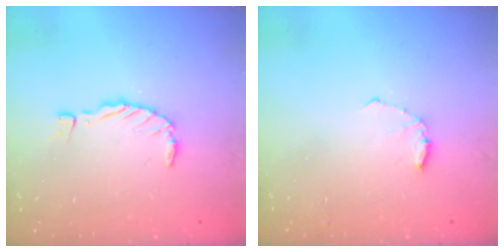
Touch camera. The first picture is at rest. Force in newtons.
{"total": 6.3, "press": 6.2, "slide": 0.5}